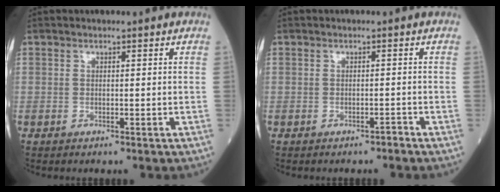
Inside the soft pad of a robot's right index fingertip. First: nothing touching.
{"total": 0.6, "force": [-0.6, 0.2, 0.2], "torque": [0.002, 0.001, -0.010]}